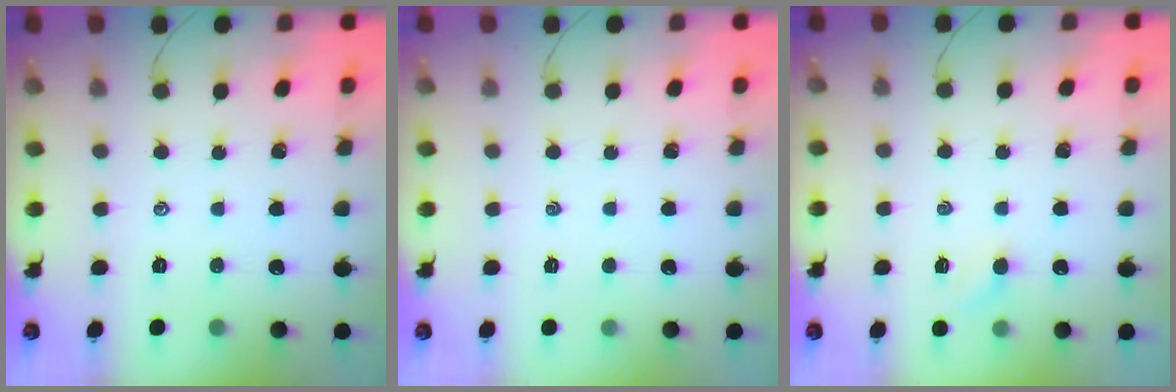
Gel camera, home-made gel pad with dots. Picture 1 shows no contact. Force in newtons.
{"total": 0.0}
{"total": 3.1, "press": 3.0, "slide": 0.7}